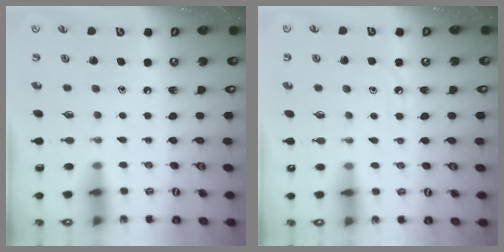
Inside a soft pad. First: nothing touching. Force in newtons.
{"total": 4.9, "press": 4.8, "slide": 0.4}